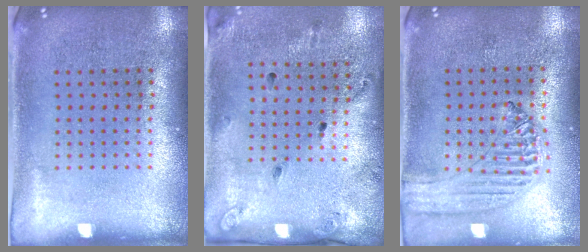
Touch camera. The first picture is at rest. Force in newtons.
{"total": 1.8, "press": 1.2, "slide": 1.4}
{"total": 1.2, "press": 1.2, "slide": 0.1}